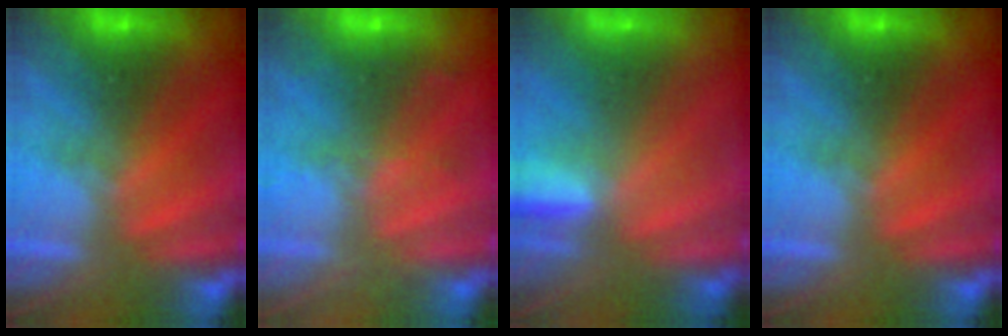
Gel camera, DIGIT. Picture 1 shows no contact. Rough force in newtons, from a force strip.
{"total": 2.3}
{"total": 2.8}
{"total": 0.0}